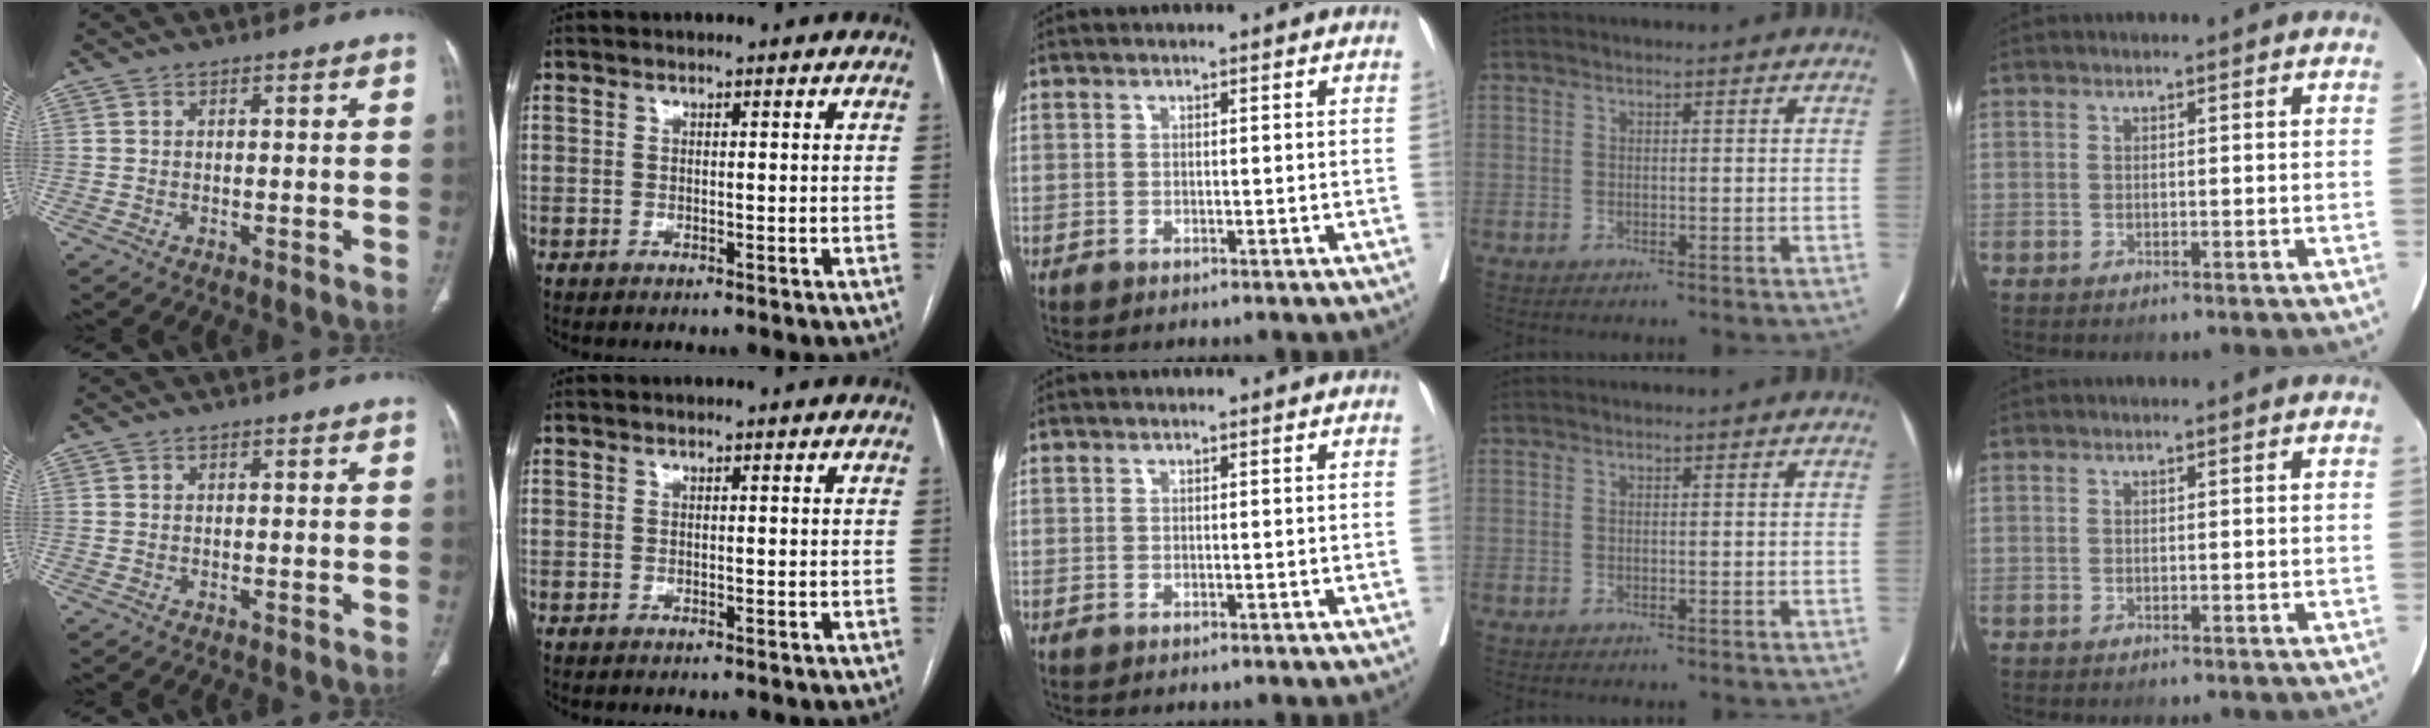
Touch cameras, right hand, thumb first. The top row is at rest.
{}